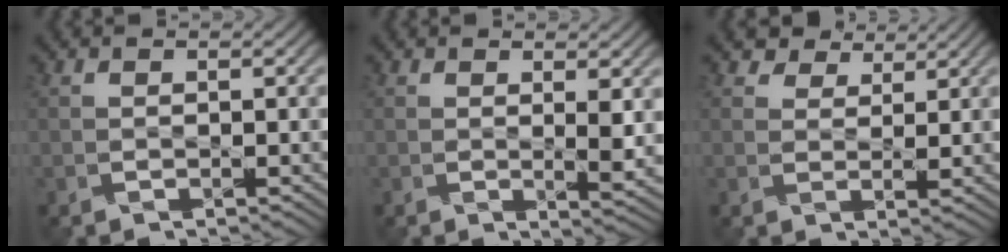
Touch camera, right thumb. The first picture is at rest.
{"total": 2.9, "force": [0.8, 0.5, 2.8], "torque": [-0.048, -0.001, 0.017]}
{"total": 4.2, "force": [3.6, 1.7, 1.2], "torque": [-0.025, 0.007, 0.064]}